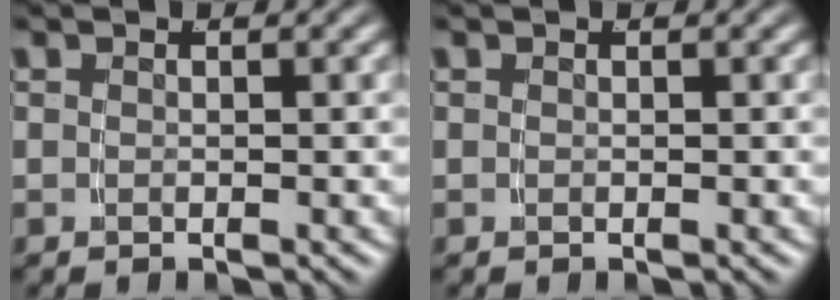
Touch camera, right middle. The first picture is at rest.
{"total": 0.0}